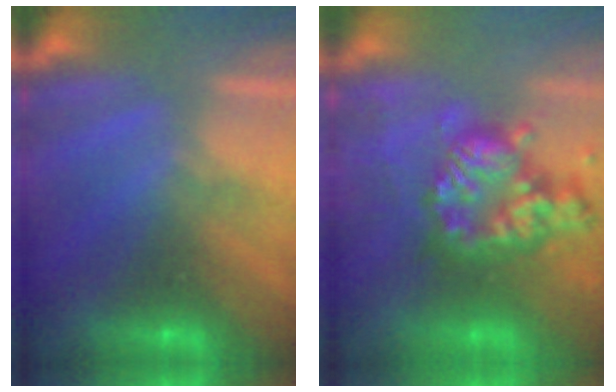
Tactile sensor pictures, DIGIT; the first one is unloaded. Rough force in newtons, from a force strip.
{"total": 7.3}